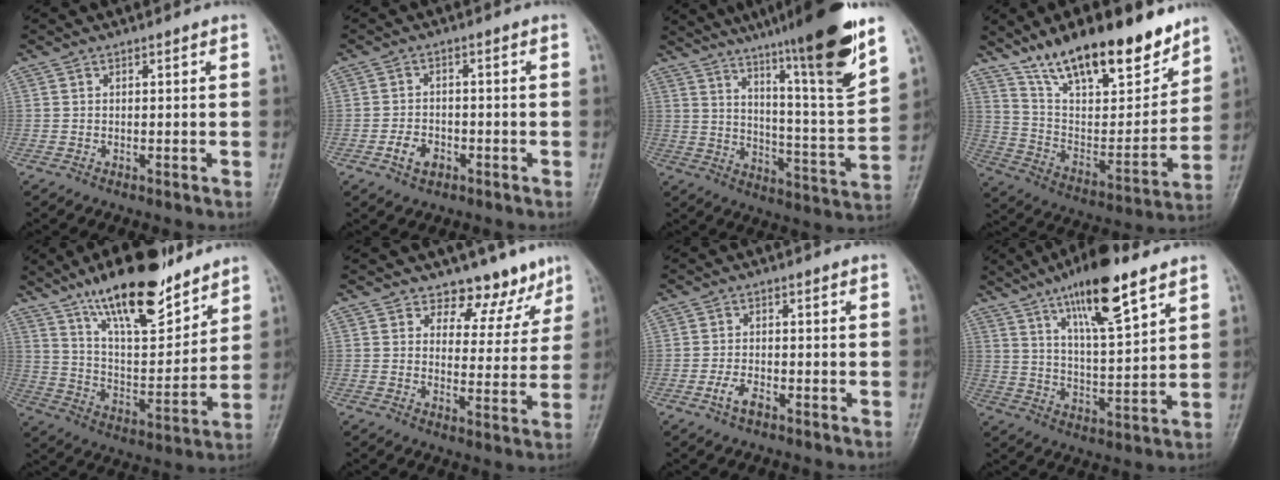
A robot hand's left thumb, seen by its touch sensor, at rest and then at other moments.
{"total": 4.2, "force": [-1.9, 2.8, 2.4], "torque": [-0.036, 0.014, -0.033]}
{"total": 22.7, "force": [15.5, 1.2, 16.5], "torque": [-0.227, -0.065, 0.239]}
{"total": 23.8, "force": [17.0, 8.5, 14.4], "torque": [-0.187, -0.071, 0.289]}
{"total": 20.0, "force": [14.2, 6.8, 12.4], "torque": [-0.165, -0.075, 0.245]}
{"total": 8.8, "force": [7.1, 5.0, 1.7], "torque": [0.018, -0.049, 0.087]}
{"total": 3.2, "force": [-1.7, 1.5, 2.2], "torque": [-0.046, 0.011, -0.033]}
{"total": 15.7, "force": [9.5, 3.7, 12.0], "torque": [-0.189, -0.042, 0.166]}